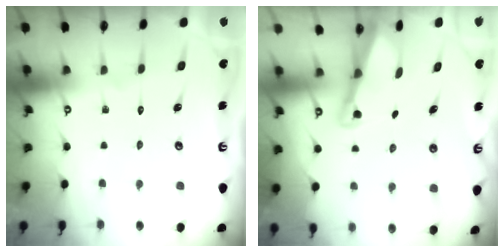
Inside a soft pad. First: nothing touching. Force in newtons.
{"total": 2.1, "press": 2.0, "slide": 0.4}